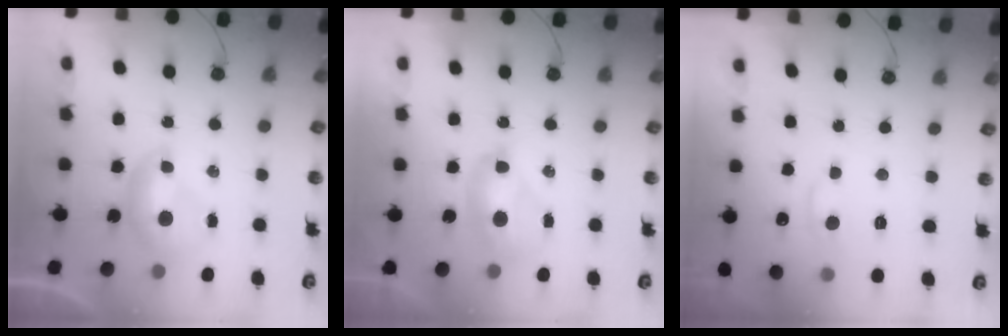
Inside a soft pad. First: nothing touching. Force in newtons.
{"total": 2.6, "press": 2.6, "slide": 0.1}
{"total": 0.8, "press": 0.5, "slide": 0.6}